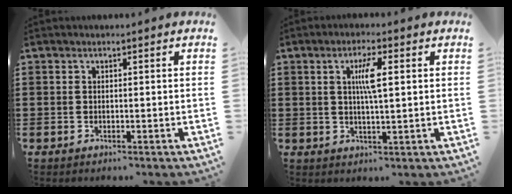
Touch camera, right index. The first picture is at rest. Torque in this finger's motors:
{"motor_torque": [0.84, -0.10, 0.19, 0.07]}